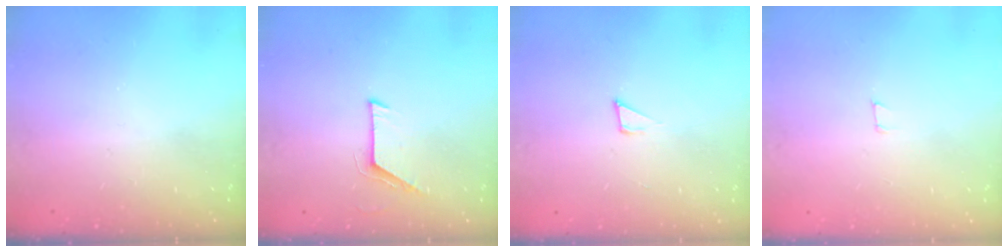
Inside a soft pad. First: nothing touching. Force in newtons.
{"total": 5.1, "press": 5.1, "slide": 0.5}
{"total": 4.6, "press": 4.5, "slide": 0.3}
{"total": 3.2, "press": 3.2, "slide": 0.2}